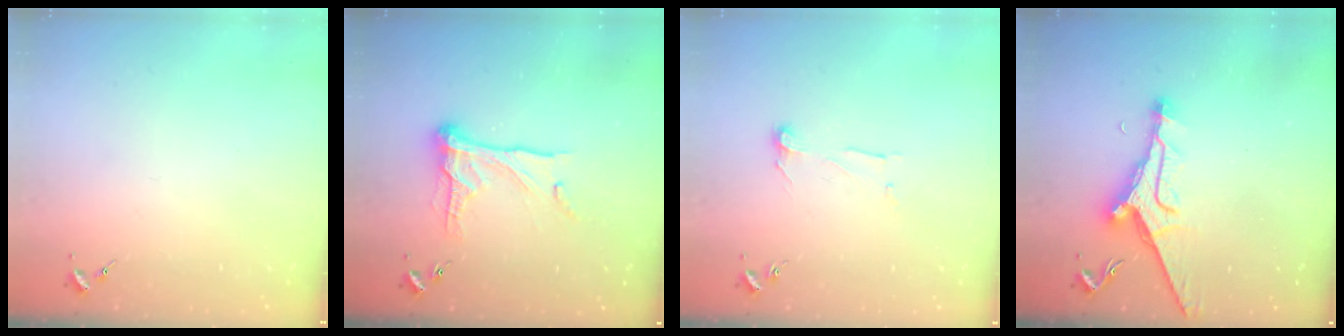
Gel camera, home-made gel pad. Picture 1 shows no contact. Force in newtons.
{"total": 14.2, "press": 14.2, "slide": 1.0}
{"total": 6.4, "press": 6.4, "slide": 0.3}
{"total": 12.0, "press": 12.0, "slide": 0.9}